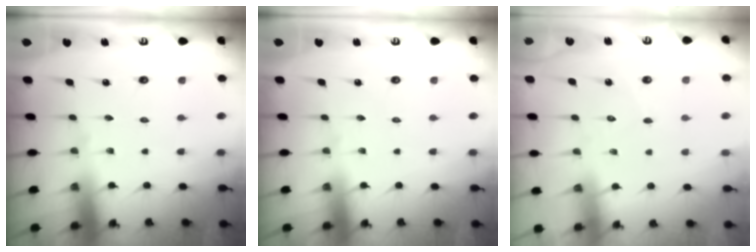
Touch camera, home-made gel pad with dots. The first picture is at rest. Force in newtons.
{"total": 0.0}
{"total": 2.8, "press": 2.8, "slide": 0.2}